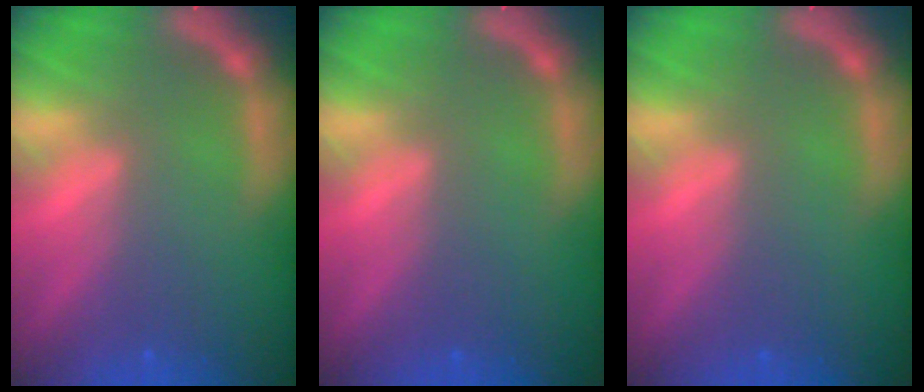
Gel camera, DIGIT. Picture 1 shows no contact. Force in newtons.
{"total": 0.0}
{"total": 0.0}